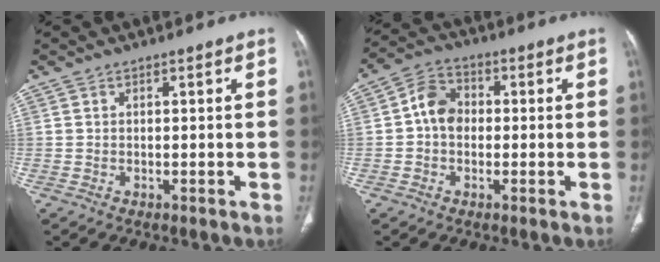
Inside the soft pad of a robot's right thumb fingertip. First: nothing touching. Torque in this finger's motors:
{"motor_torque": [1.24, 1.04, 0.65, -0.31, 0.02]}